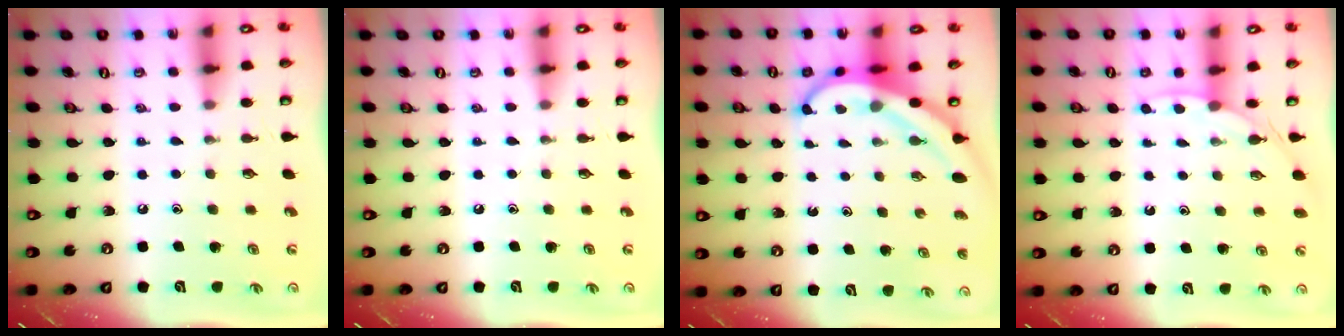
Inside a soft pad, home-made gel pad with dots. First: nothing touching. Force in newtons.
{"total": 0.0}
{"total": 7.7, "press": 7.6, "slide": 0.8}
{"total": 2.9, "press": 2.9, "slide": 0.4}